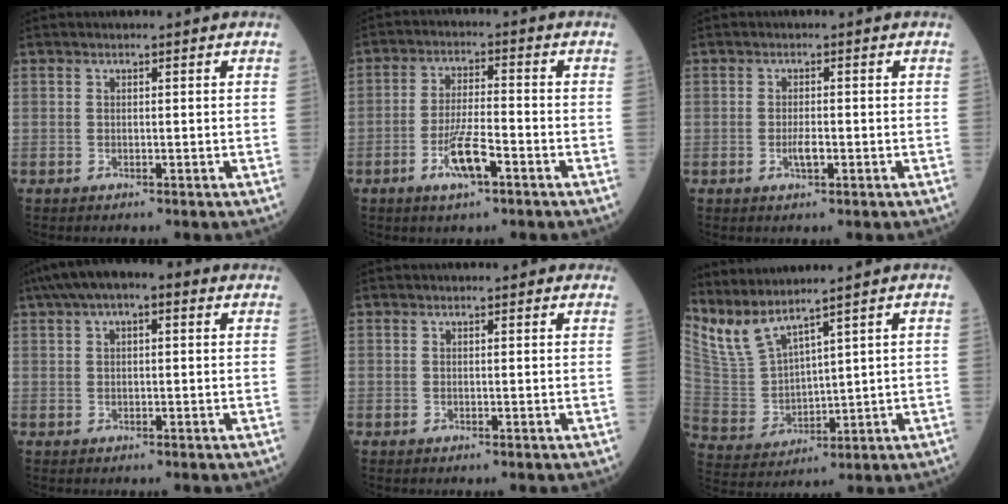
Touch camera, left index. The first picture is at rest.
{"total": 6.5, "force": [-3.4, 1.2, 5.4], "torque": [-0.110, -0.006, -0.063]}
{"total": 2.0, "force": [-0.8, 0.5, 1.7], "torque": [-0.033, -0.003, -0.013]}
{"total": 8.8, "force": [5.0, 3.0, 6.5], "torque": [-0.115, 0.046, 0.075]}
{"total": 3.0, "force": [2.5, 0.8, 1.4], "torque": [-0.012, 0.016, 0.021]}
{"total": 7.6, "force": [6.9, 0.1, 3.1], "torque": [-0.097, -0.005, 0.161]}